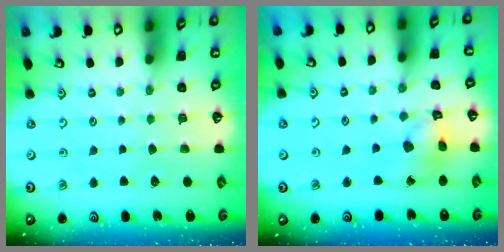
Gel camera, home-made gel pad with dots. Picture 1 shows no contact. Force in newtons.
{"total": 10.8, "press": 10.7, "slide": 1.1}